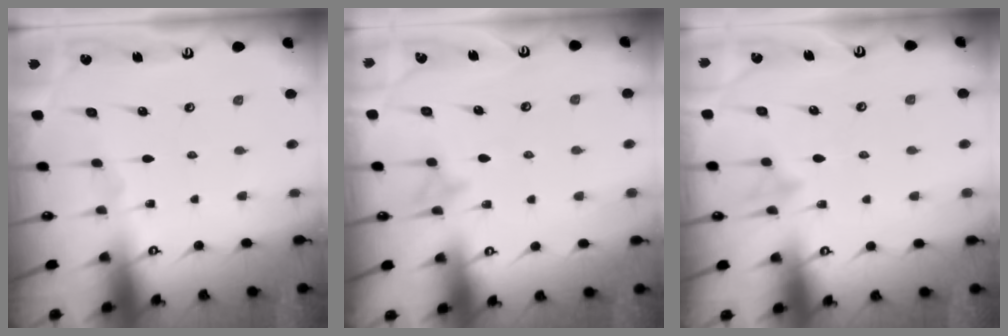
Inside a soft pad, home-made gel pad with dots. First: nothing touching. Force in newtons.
{"total": 8.0, "press": 7.9, "slide": 0.9}
{"total": 8.3, "press": 8.2, "slide": 1.3}